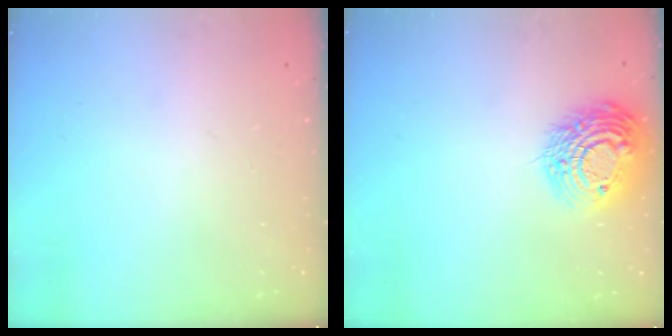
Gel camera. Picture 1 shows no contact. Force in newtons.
{"total": 14.9, "press": 14.9, "slide": 0.9}